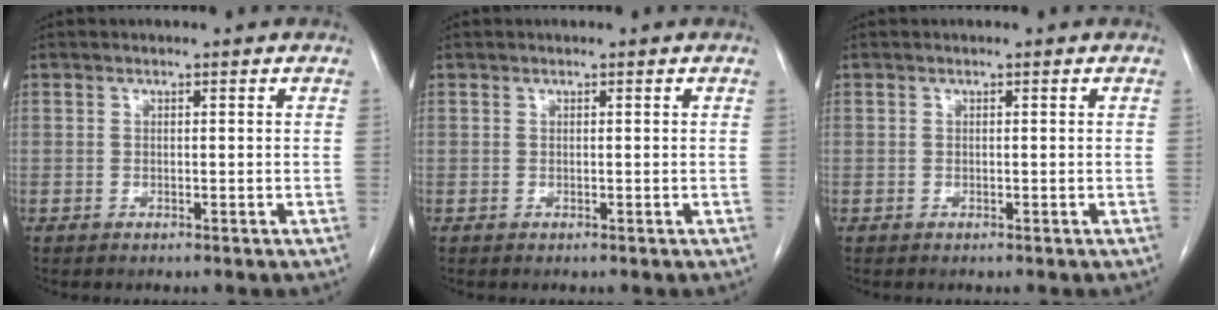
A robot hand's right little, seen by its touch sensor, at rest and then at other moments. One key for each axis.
{"total": 0.0}
{"total": 0.0}